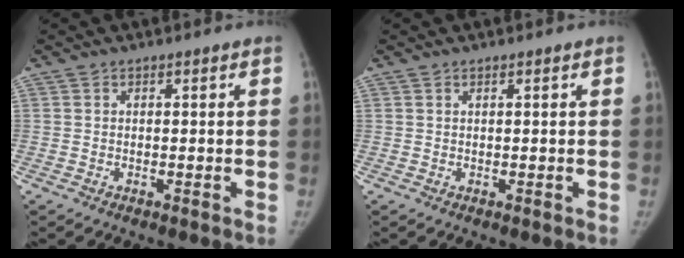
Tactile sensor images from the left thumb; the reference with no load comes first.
{"total": 0.0}